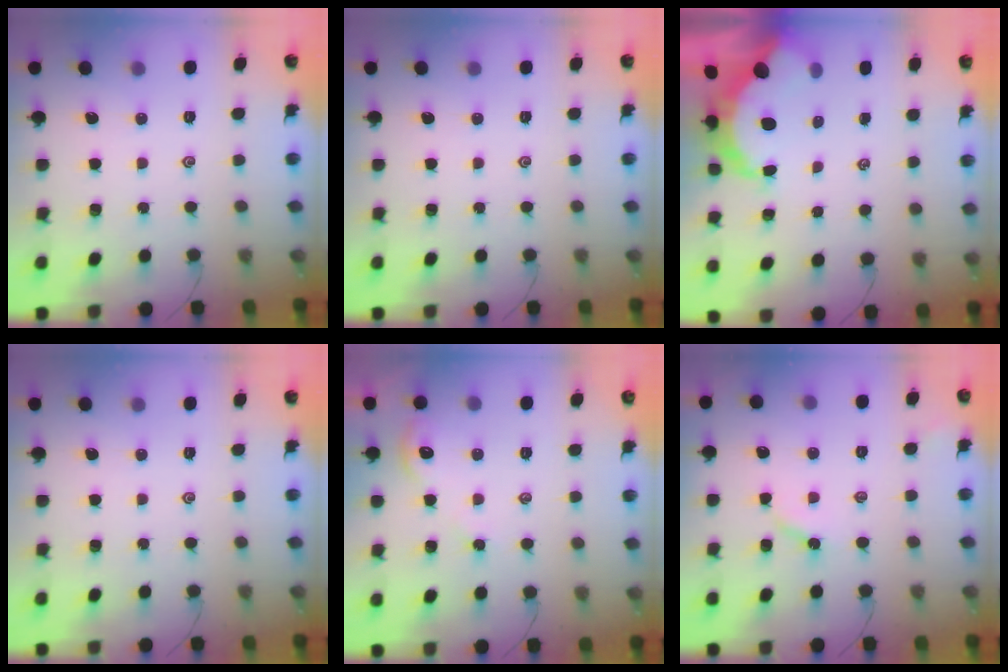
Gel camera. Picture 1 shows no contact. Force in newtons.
{"total": 0.0}
{"total": 7.9, "press": 7.8, "slide": 1.0}
{"total": 0.0}
{"total": 3.1, "press": 3.0, "slide": 0.4}
{"total": 3.7, "press": 3.7, "slide": 0.5}